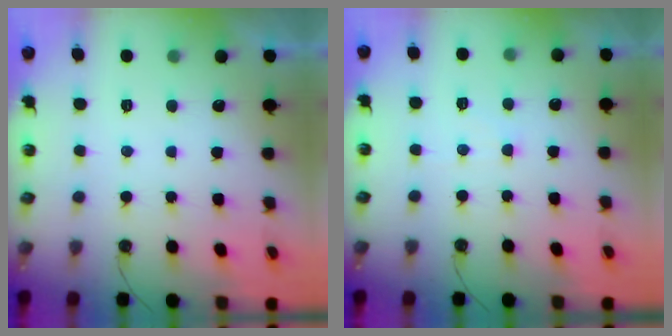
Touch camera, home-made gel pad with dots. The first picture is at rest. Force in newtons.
{"total": 4.2, "press": 4.2, "slide": 0.7}